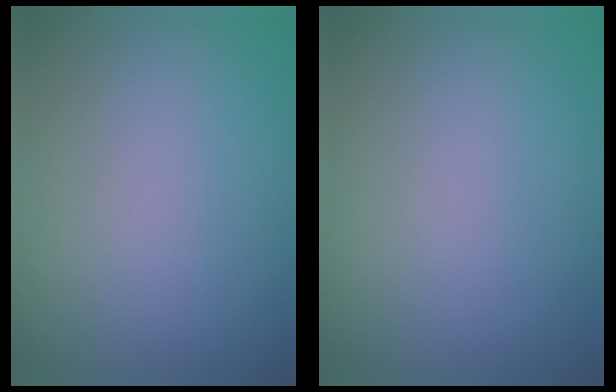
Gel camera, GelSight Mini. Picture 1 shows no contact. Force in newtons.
{"total": 0.0}